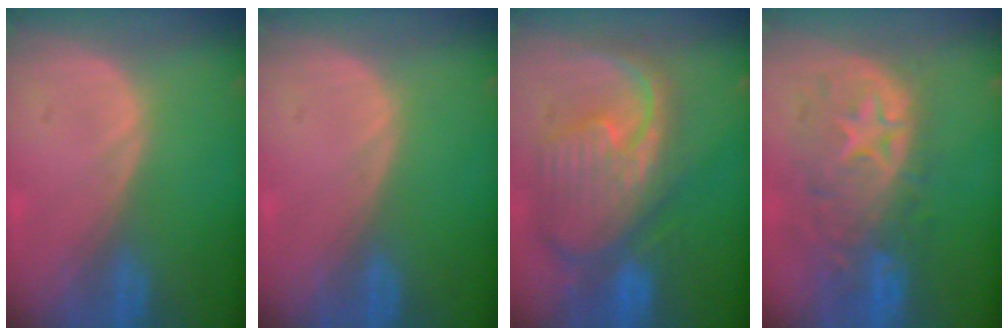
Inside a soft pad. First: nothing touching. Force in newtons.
{"total": 0.0}
{"total": 12.3, "press": 10.6, "slide": 6.2}
{"total": 10.8, "press": 9.7, "slide": 4.8}